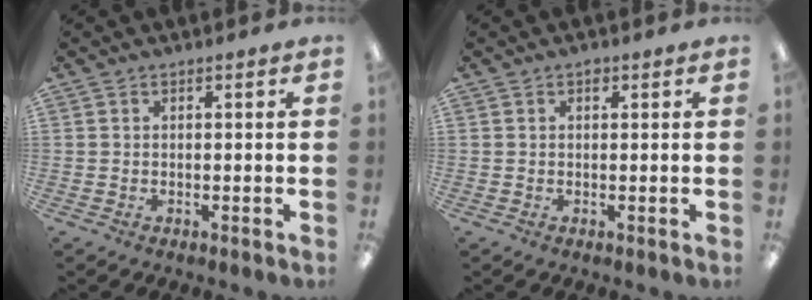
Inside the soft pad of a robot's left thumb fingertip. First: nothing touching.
{"total": 1.0, "force": [0.5, 0.6, 0.6], "torque": [-0.005, -0.001, 0.006]}